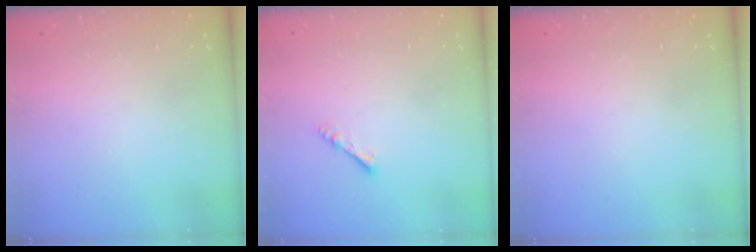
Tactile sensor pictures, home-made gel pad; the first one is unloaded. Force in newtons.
{"total": 2.9, "press": 2.8, "slide": 0.4}
{"total": 0.0}